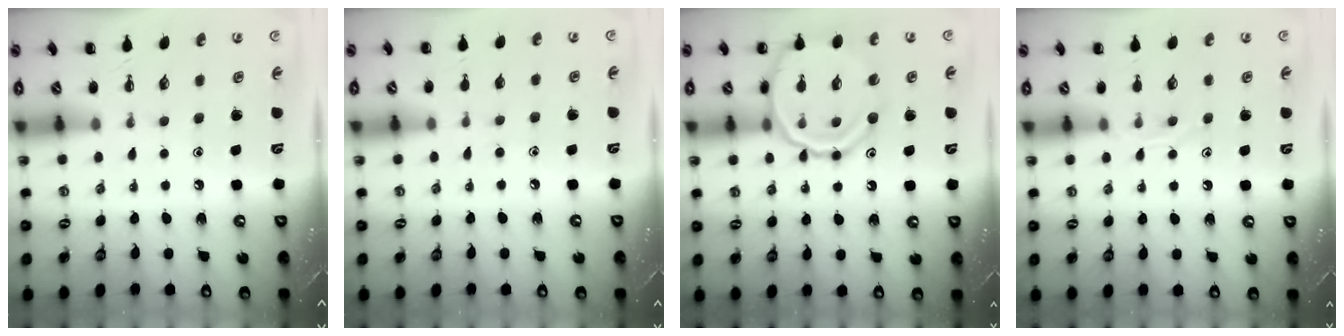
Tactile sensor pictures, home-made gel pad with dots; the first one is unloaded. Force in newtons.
{"total": 3.5, "press": 3.2, "slide": 1.5}
{"total": 16.0, "press": 16.0, "slide": 1.3}
{"total": 7.6, "press": 7.6, "slide": 0.7}